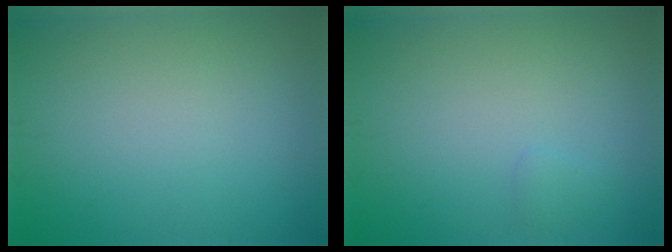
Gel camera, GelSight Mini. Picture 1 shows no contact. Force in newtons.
{"total": 0.6, "press": 0.6, "slide": 0.1}